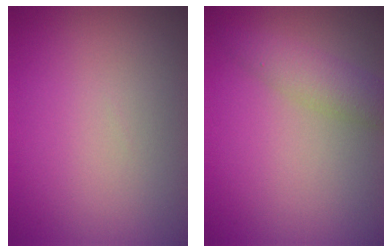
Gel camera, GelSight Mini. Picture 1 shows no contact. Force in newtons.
{"total": 2.6, "press": 2.6, "slide": 0.0}